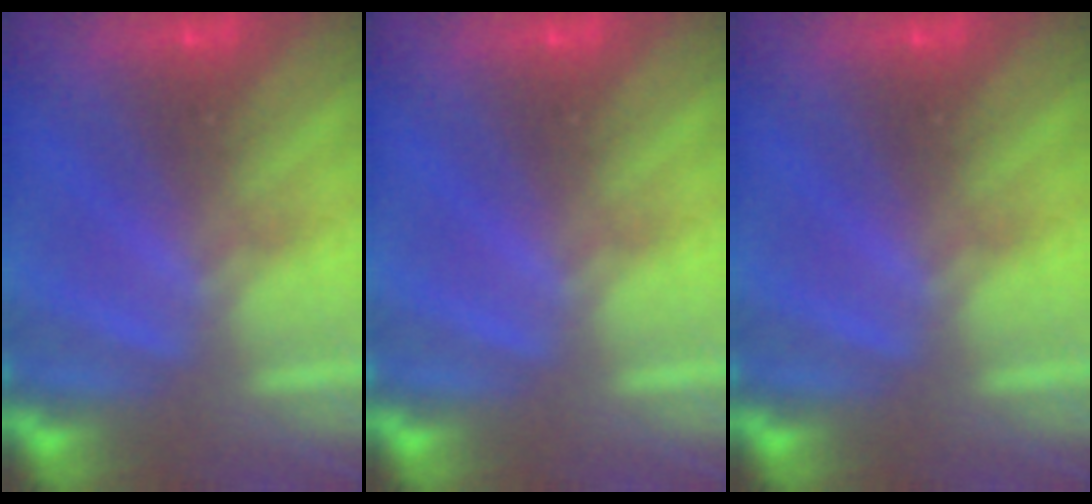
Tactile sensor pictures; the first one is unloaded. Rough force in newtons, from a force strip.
{"total": 0.0}
{"total": 0.0}